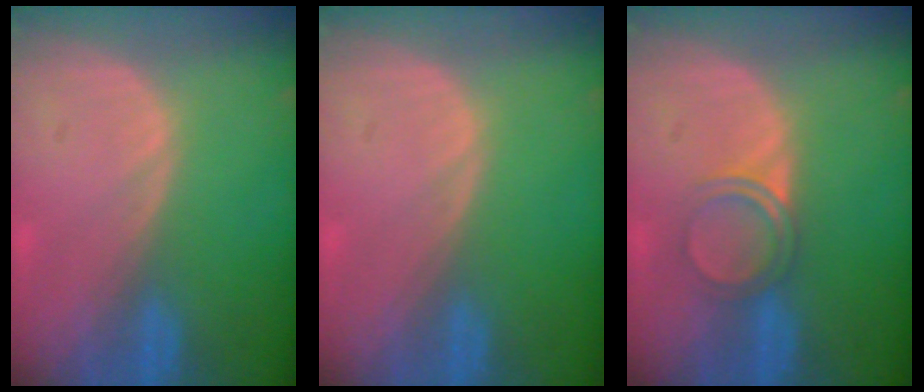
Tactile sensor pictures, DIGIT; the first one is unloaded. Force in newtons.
{"total": 0.0}
{"total": 3.6, "press": 3.3, "slide": 1.2}